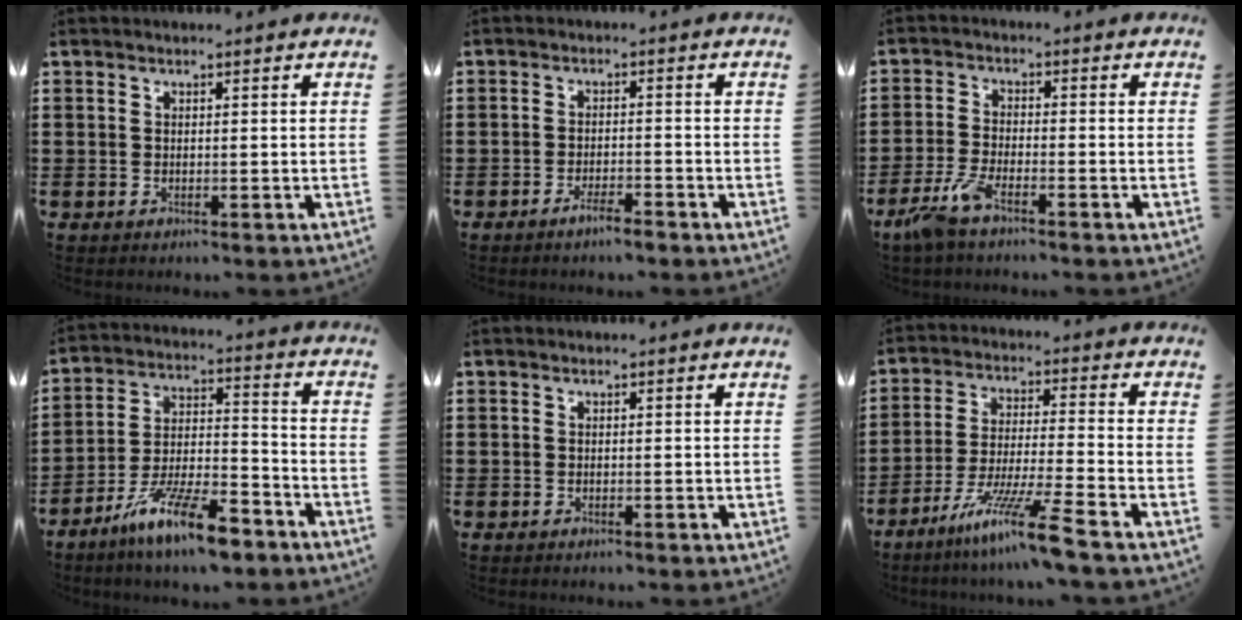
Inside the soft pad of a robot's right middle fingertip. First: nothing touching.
{"total": 2.9, "force": [-2.3, 0.3, 1.7], "torque": [-0.028, 0.004, -0.041]}
{"total": 5.3, "force": [-3.8, 1.2, 3.6], "torque": [-0.093, -0.008, -0.075]}
{"total": 12.0, "force": [-8.9, 2.6, 7.7], "torque": [-0.142, 0.024, -0.165]}
{"total": 0.0}
{"total": 10.5, "force": [-7.7, -0.4, 7.0], "torque": [-0.135, -0.006, -0.151]}